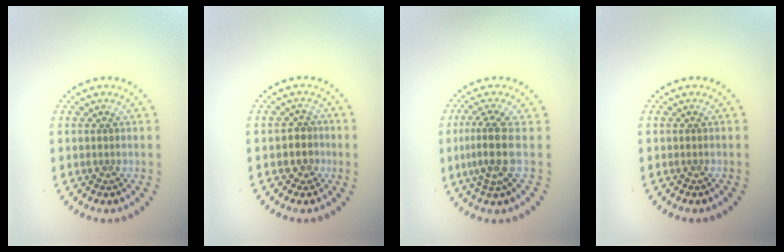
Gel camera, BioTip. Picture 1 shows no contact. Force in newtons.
{"total": 1.8, "press": 1.5, "slide": 1.1}
{"total": 3.4, "press": 2.5, "slide": 2.3}
{"total": 0.0}